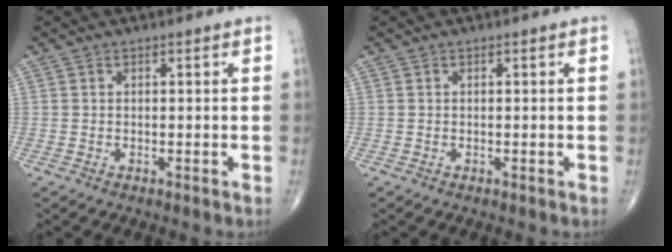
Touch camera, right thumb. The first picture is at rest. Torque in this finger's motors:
{"motor_torque": [0.00, 0.00, 0.03, 0.02, 0.00]}